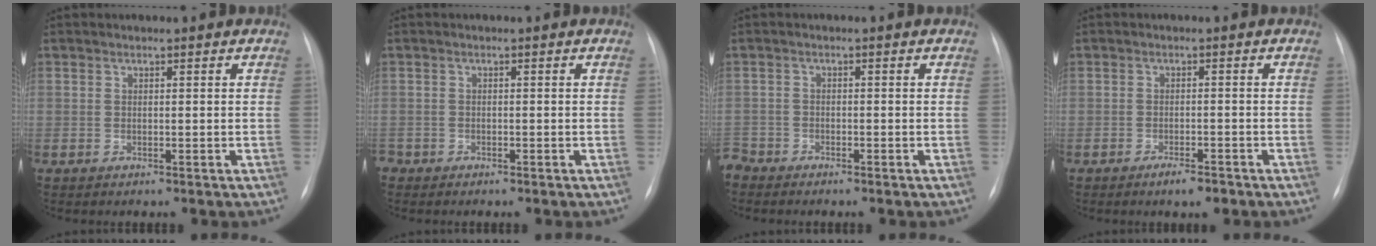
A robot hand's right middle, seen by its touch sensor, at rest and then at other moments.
{"total": 1.2, "force": [-0.9, 0.7, 0.1], "torque": [-0.002, 0.002, -0.016]}
{"total": 2.5, "force": [-2.4, 0.8, 0.0], "torque": [0.001, -0.005, -0.045]}
{"total": 2.8, "force": [-2.0, 0.6, 1.8], "torque": [-0.035, -0.004, -0.029]}